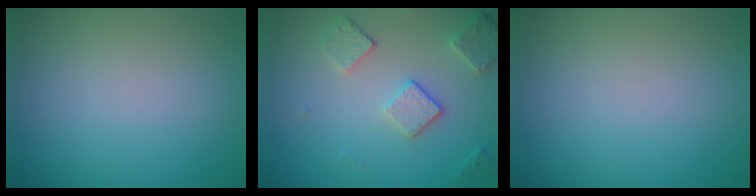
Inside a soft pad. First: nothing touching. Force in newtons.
{"total": 3.7, "press": 2.9, "slide": 2.2}
{"total": 0.0}